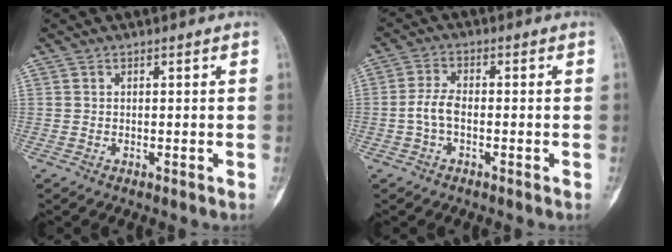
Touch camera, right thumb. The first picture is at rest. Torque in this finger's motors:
{"motor_torque": [-0.08, 0.18, 0.53, -0.09, 0.04]}